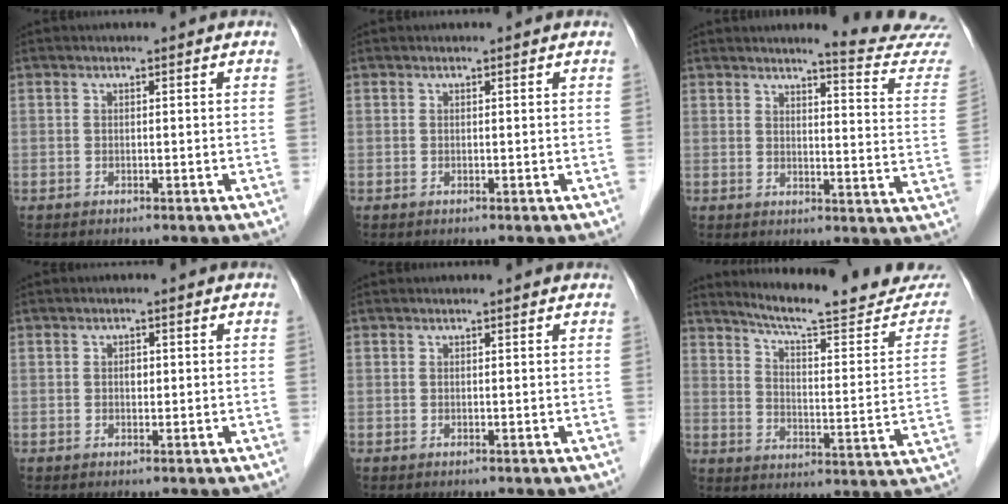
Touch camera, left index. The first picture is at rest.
{"total": 0.0}
{"total": 12.5, "force": [12.2, -1.4, 2.3], "torque": [-0.021, -0.110, 0.120]}
{"total": 1.0, "force": [0.0, 0.7, 0.7], "torque": [-0.011, -0.001, -0.003]}
{"total": 1.0, "force": [1.0, 0.0, 0.2], "torque": [-0.011, 0.004, 0.009]}
{"total": 19.9, "force": [18.3, 1.8, 7.6], "torque": [-0.105, -0.064, 0.233]}